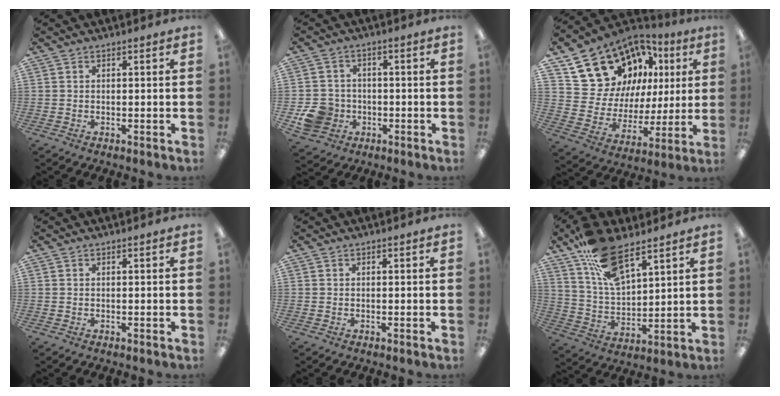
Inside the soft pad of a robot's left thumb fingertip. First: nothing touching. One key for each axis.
{"total": 8.0, "fx": -2.5, "fy": 7.1, "fz": 2.6, "tx": -0.064, "ty": 0.021, "tz": -0.042}
{"total": 17.9, "fx": 11.7, "fy": 12.3, "fz": 5.7, "tx": -0.124, "ty": -0.062, "tz": 0.235}
{"total": 0.0}
{"total": 0.0}
{"total": 14.3, "fx": 9.8, "fy": 6.1, "fz": 8.4, "tx": -0.152, "ty": -0.042, "tz": 0.178}